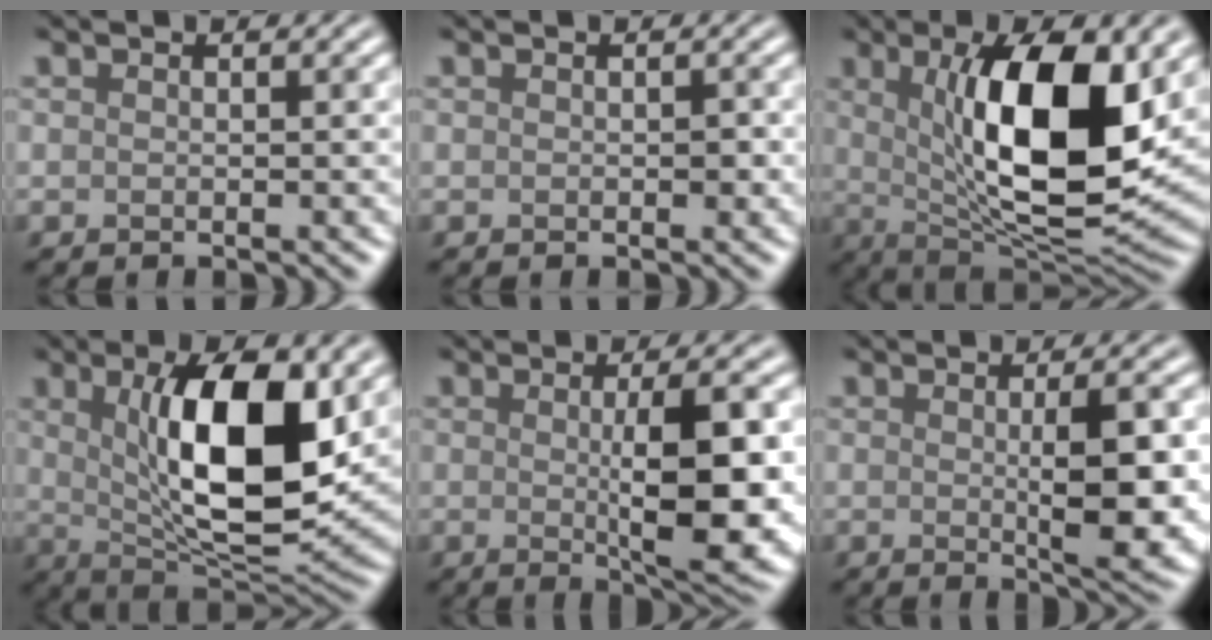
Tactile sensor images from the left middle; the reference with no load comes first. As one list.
[{"total": 0.8, "force": [0.0, 0.5, 0.6], "torque": [-0.007, -0.003, 0.000]}, {"total": 12.4, "force": [2.3, 4.1, 11.4], "torque": [-0.181, -0.010, 0.045]}, {"total": 10.9, "force": [2.4, 3.7, 9.9], "torque": [-0.156, -0.010, 0.047]}, {"total": 8.2, "force": [-0.1, 1.9, 8.0], "torque": [-0.114, -0.005, 0.005]}, {"total": 6.3, "force": [0.0, 1.3, 6.1], "torque": [-0.086, -0.004, 0.005]}]